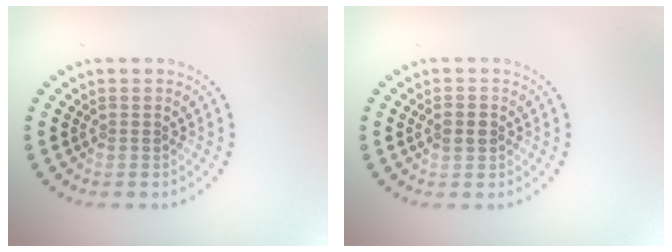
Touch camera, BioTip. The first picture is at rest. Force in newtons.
{"total": 1.7, "press": 1.7, "slide": 0.1}